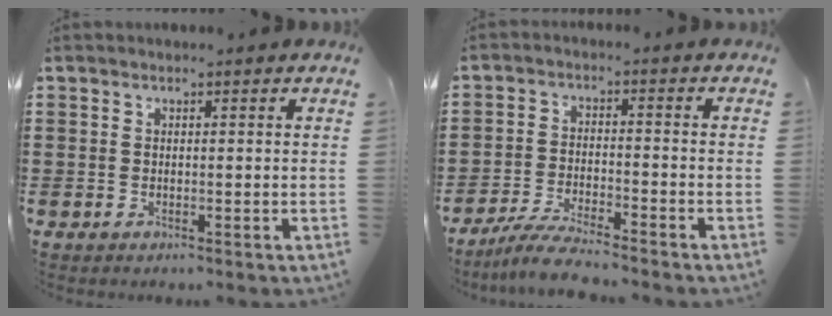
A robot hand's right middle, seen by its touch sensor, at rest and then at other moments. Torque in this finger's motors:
{"motor_torque": [0.57, -0.48, 0.08, 0.10]}